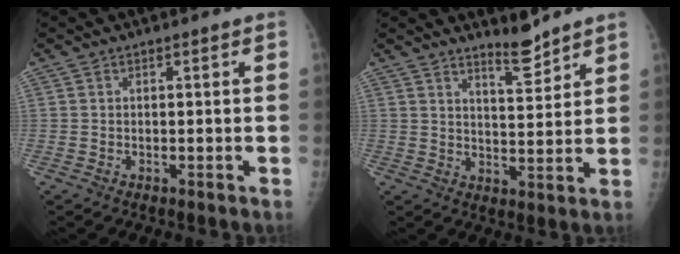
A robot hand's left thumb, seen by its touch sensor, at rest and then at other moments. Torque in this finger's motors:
{"motor_torque": [0.02, -0.10, -0.29, 0.00, 0.01]}